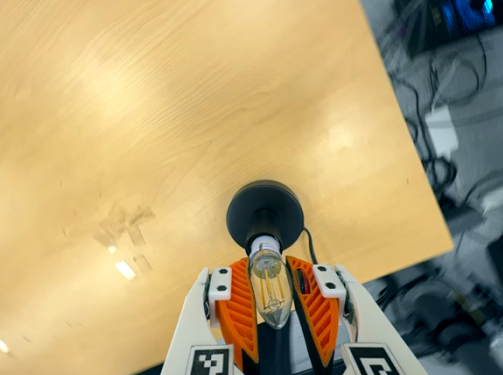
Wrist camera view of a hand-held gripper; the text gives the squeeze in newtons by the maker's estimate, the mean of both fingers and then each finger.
{"total": 13.9, "left": 15.5, "right": 12.3}